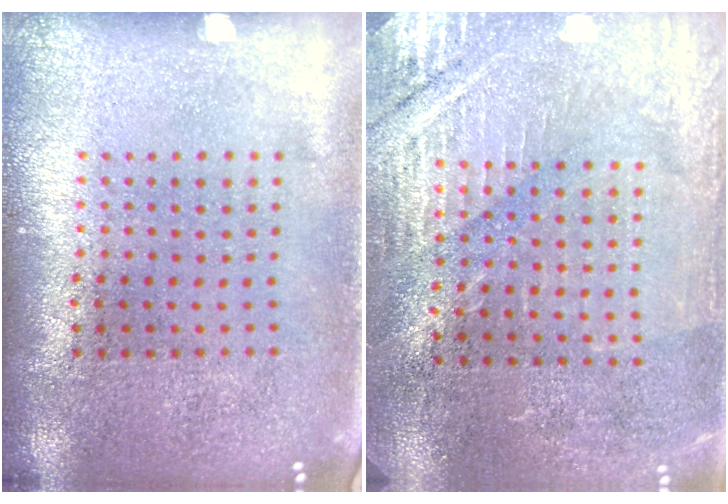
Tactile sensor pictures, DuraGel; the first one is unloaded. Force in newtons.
{"total": 2.8, "press": 2.8, "slide": 0.4}